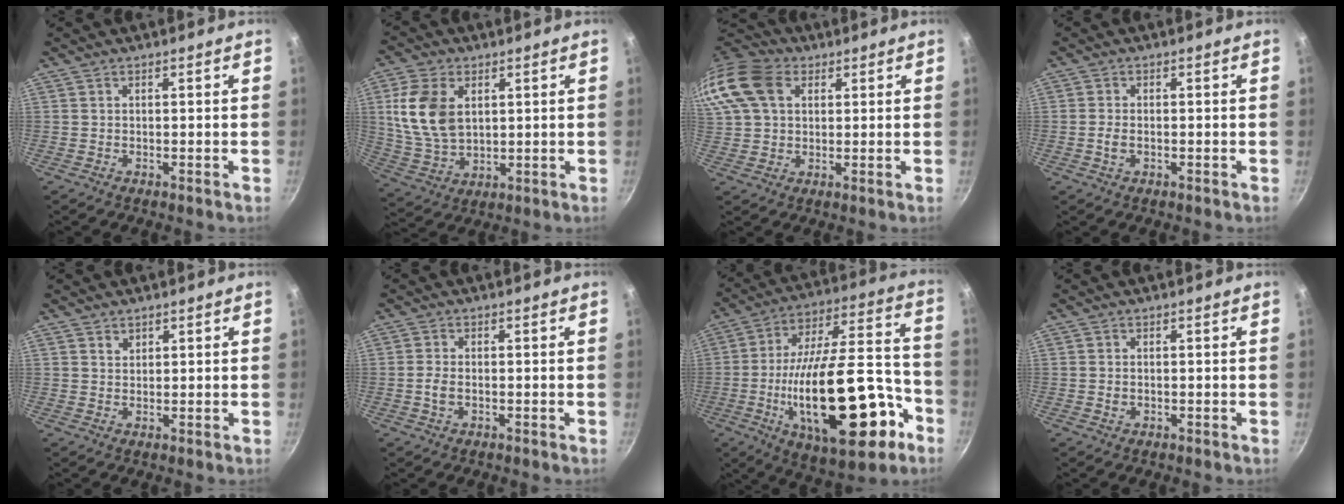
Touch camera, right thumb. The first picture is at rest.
{"total": 12.5, "force": [3.1, 8.3, 8.9], "torque": [-0.162, -0.014, 0.071]}
{"total": 18.6, "force": [6.3, 13.6, 11.0], "torque": [-0.257, 0.032, 0.107]}
{"total": 2.2, "force": [-0.5, 1.3, 1.6], "torque": [-0.035, 0.006, -0.012]}
{"total": 1.5, "force": [0.9, 1.1, 0.4], "torque": [0.001, -0.001, 0.014]}
{"total": 2.7, "force": [-0.6, 1.7, 2.0], "torque": [-0.043, 0.008, -0.015]}
{"total": 30.1, "force": [-10.2, 12.8, 25.3], "torque": [-0.370, 0.048, -0.145]}
{"total": 1.2, "force": [-0.3, 1.0, 0.7], "torque": [-0.013, 0.002, -0.005]}